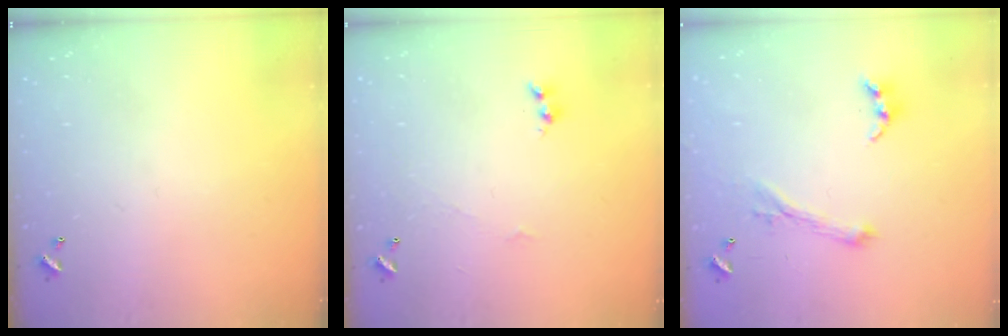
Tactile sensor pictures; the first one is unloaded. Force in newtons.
{"total": 1.6, "press": 1.5, "slide": 0.4}
{"total": 1.1, "press": 0.6, "slide": 0.9}